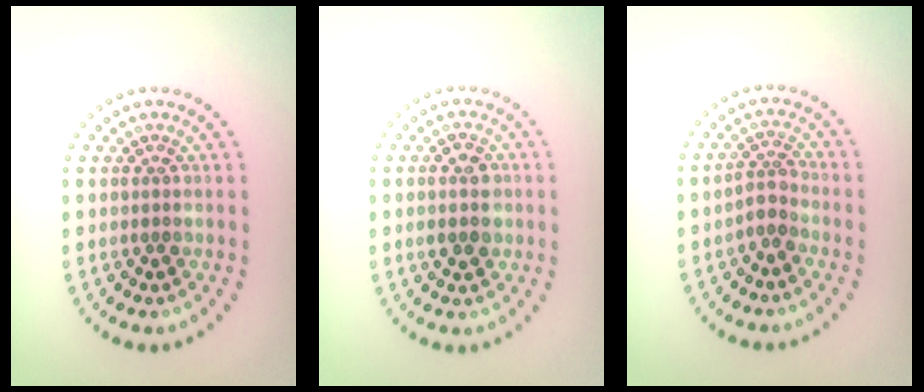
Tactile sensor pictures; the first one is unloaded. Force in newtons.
{"total": 2.4, "press": 2.4, "slide": 0.2}
{"total": 2.1, "press": 1.6, "slide": 1.4}